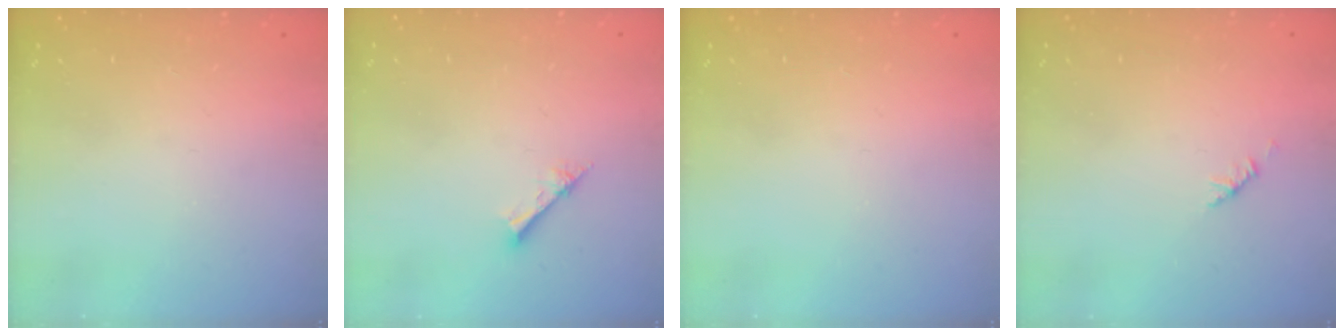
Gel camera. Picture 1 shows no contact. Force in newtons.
{"total": 2.1, "press": 2.1, "slide": 0.2}
{"total": 0.0}
{"total": 1.9, "press": 1.8, "slide": 0.6}